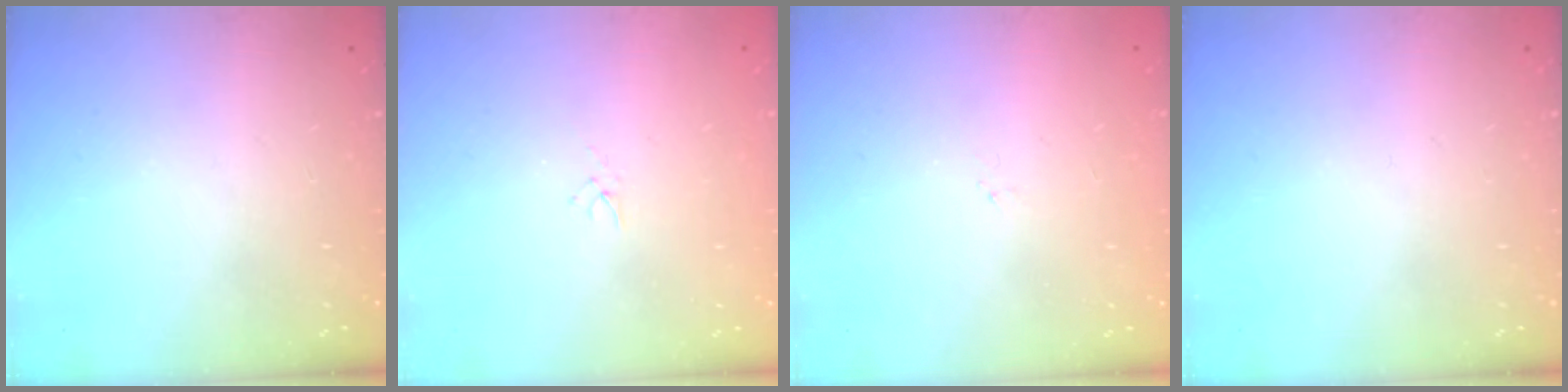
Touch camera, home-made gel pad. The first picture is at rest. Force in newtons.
{"total": 1.0, "press": 1.0, "slide": 0.3}
{"total": 0.0}
{"total": 0.0}